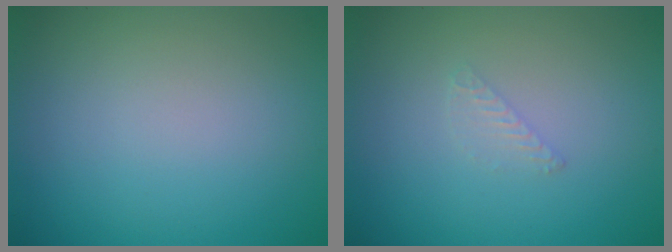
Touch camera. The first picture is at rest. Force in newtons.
{"total": 0.8, "press": 0.8, "slide": 0.0}